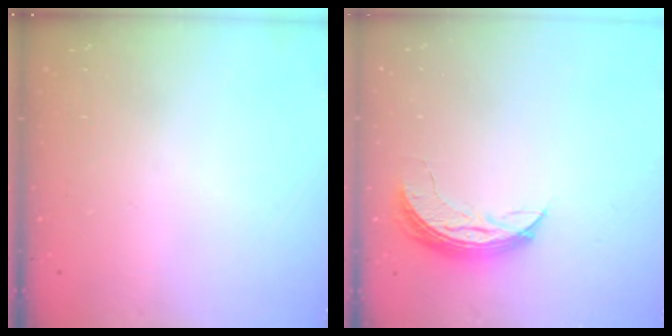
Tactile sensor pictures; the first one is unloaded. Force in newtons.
{"total": 7.2, "press": 7.2, "slide": 0.7}